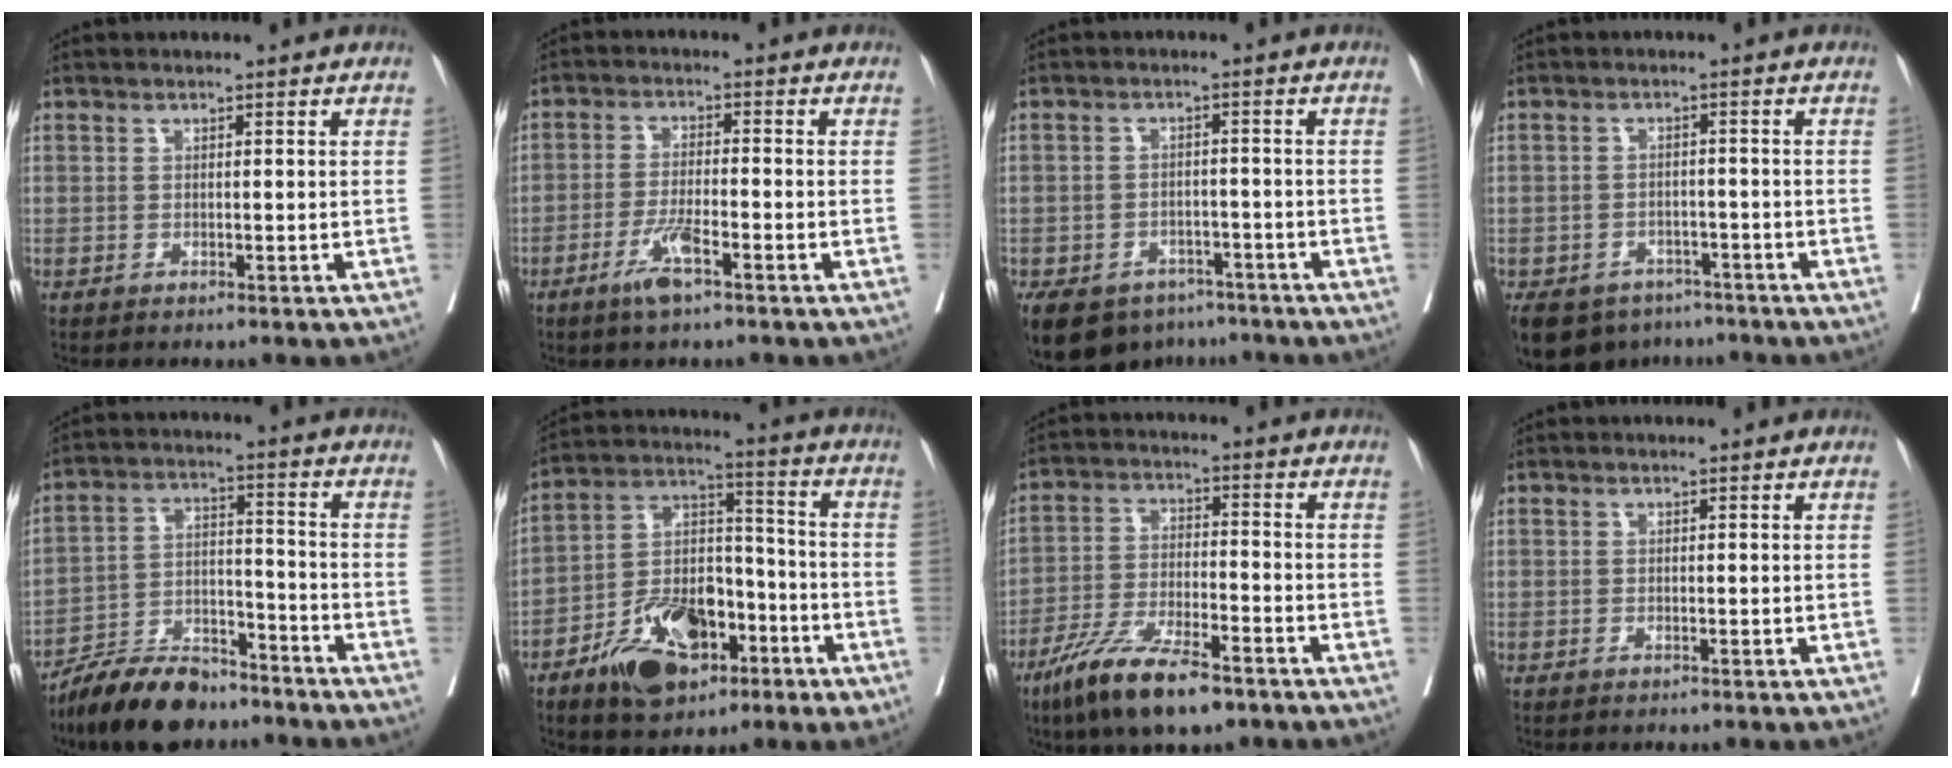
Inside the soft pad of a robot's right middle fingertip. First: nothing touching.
{"total": 5.1, "force": [-3.0, 0.5, 4.1], "torque": [-0.081, -0.006, -0.057]}
{"total": 13.8, "force": [-9.0, 9.2, 5.0], "torque": [-0.127, -0.004, -0.115]}
{"total": 10.4, "force": [-7.3, 6.8, 2.8], "torque": [-0.065, -0.005, -0.095]}
{"total": 11.8, "force": [-10.2, 3.4, 4.8], "torque": [-0.083, 0.003, -0.184]}
{"total": 15.2, "force": [-7.5, 8.1, 10.4], "torque": [-0.185, 0.019, -0.120]}
{"total": 12.2, "force": [-8.4, 2.7, 8.5], "torque": [-0.162, -0.023, -0.150]}
{"total": 0.0}